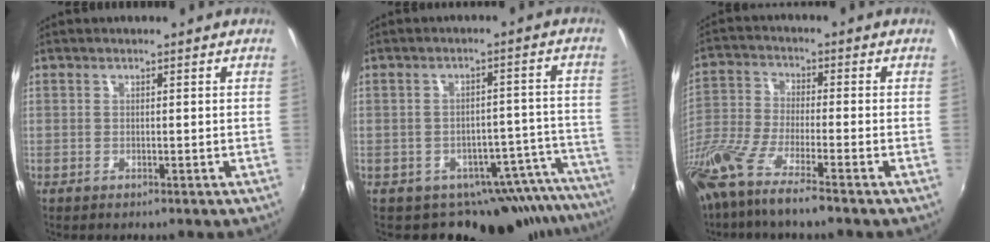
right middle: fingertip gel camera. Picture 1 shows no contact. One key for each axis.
{"total": 16.4, "fx": -14.9, "fy": 6.1, "fz": 3.3, "tx": -0.021, "ty": 0.033, "tz": -0.185}
{"total": 12.5, "fx": -9.0, "fy": 1.2, "fz": 8.6, "tx": -0.188, "ty": -0.038, "tz": -0.173}